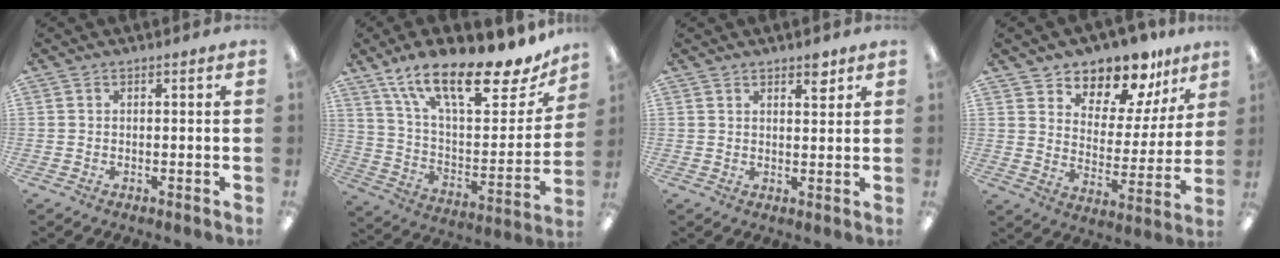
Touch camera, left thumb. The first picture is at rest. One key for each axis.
{"total": 21.6, "fx": 15.5, "fy": 7.2, "fz": 13.3, "tx": -0.209, "ty": -0.099, "tz": 0.259}
{"total": 3.7, "fx": 2.8, "fy": 1.5, "fz": 1.8, "tx": -0.008, "ty": -0.015, "tz": 0.044}
{"total": 11.3, "fx": 9.9, "fy": 4.8, "fz": 2.3, "tx": -0.041, "ty": -0.089, "tz": 0.180}